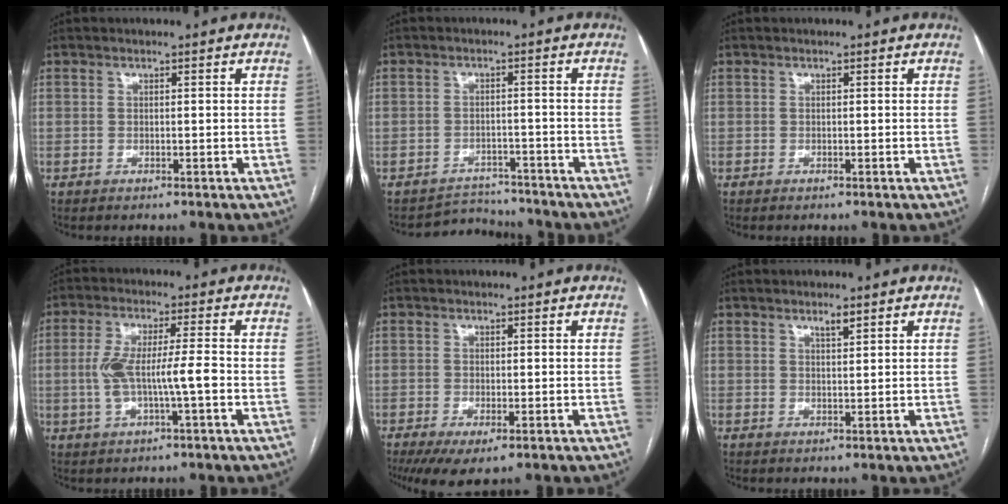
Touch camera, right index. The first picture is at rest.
{"total": 4.7, "force": [-4.2, 1.4, -1.4], "torque": [0.027, 0.020, -0.064]}
{"total": 0.0}
{"total": 7.8, "force": [-1.3, 1.0, 7.7], "torque": [-0.154, 0.013, -0.023]}
{"total": 5.4, "force": [-3.1, 1.7, 4.0], "torque": [-0.064, -0.015, -0.049]}
{"total": 1.6, "force": [1.2, 0.3, 1.1], "torque": [-0.021, -0.001, 0.022]}